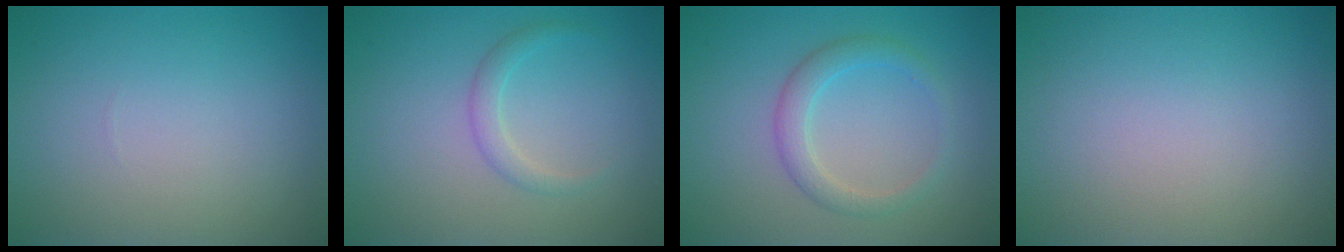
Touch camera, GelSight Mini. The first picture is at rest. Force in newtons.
{"total": 1.5, "press": 1.5, "slide": 0.0}
{"total": 2.4, "press": 2.4, "slide": 0.1}
{"total": 0.0}